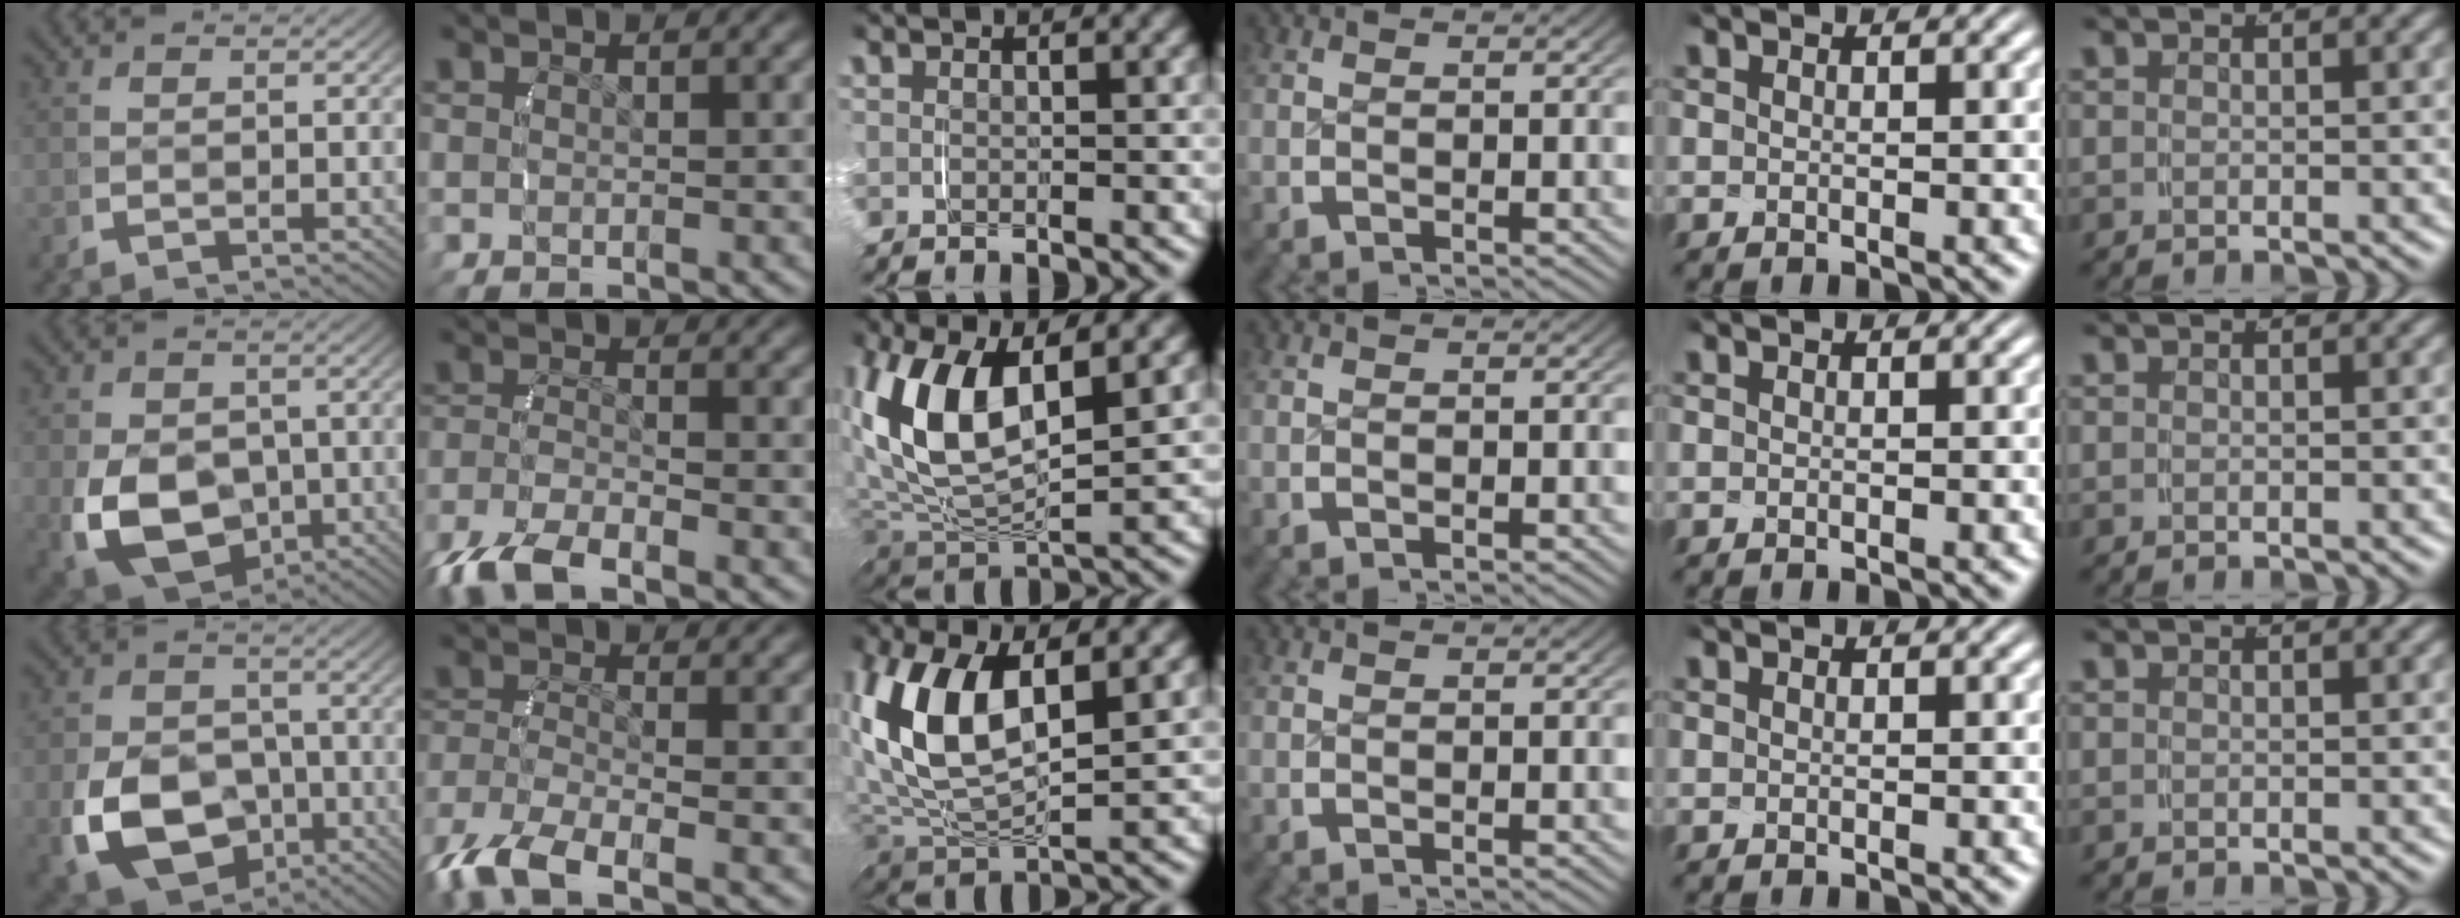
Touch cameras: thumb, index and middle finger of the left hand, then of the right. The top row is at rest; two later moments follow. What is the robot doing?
{"motion": "grasp_and_lifting", "object": "towel"}